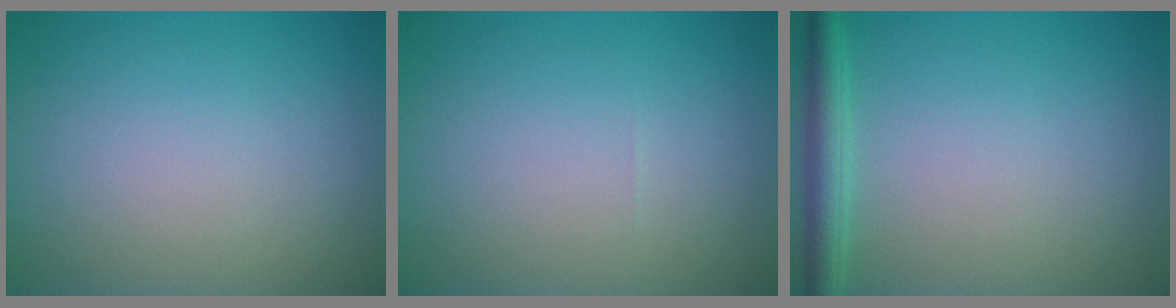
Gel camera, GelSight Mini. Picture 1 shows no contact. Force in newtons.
{"total": 0.0}
{"total": 2.8, "press": 2.8, "slide": 0.2}